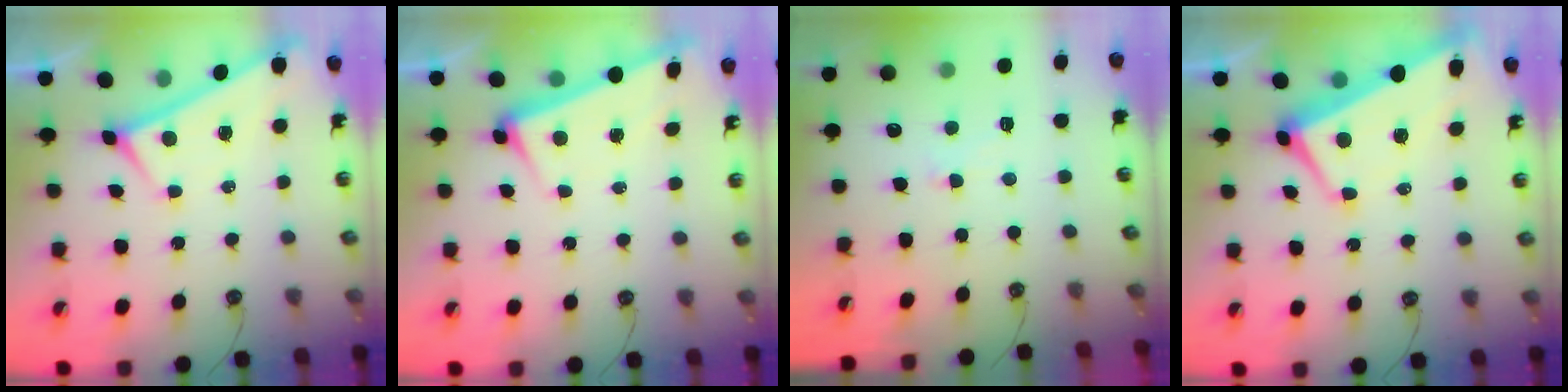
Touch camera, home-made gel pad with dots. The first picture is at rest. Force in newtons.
{"total": 3.2, "press": 3.0, "slide": 1.1}
{"total": 1.5, "press": 1.4, "slide": 0.6}
{"total": 1.7, "press": 1.0, "slide": 1.3}